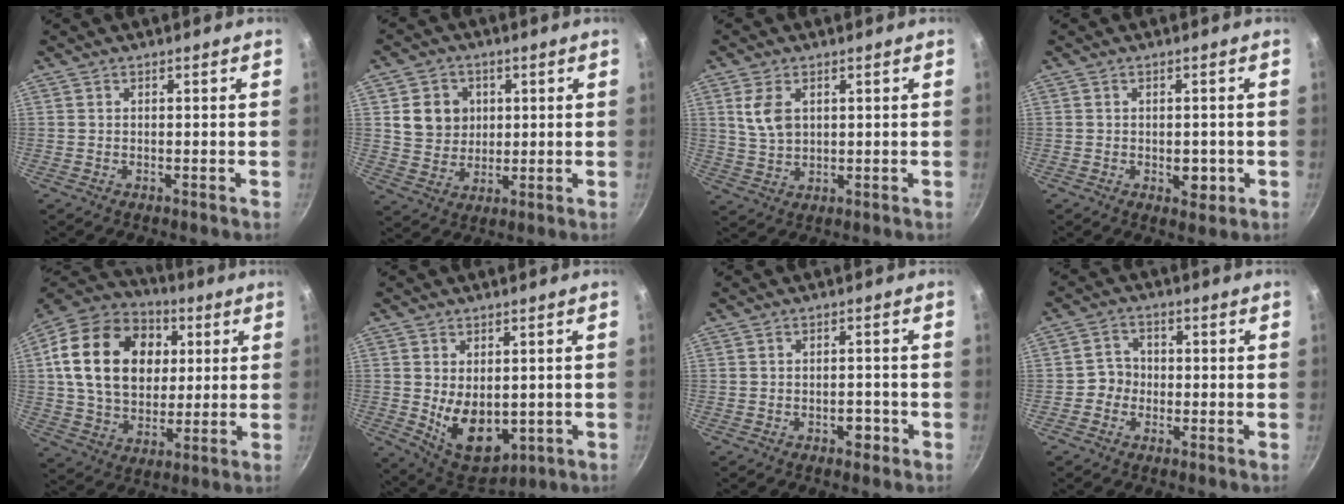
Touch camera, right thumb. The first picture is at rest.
{"total": 8.2, "force": [1.9, 7.3, 3.2], "torque": [-0.025, -0.004, 0.035]}
{"total": 6.2, "force": [2.0, 3.9, 4.3], "torque": [-0.077, -0.010, 0.043]}
{"total": 3.6, "force": [-0.8, 2.2, 2.8], "torque": [-0.019, 0.002, -0.007]}
{"total": 23.9, "force": [4.9, 17.6, 15.4], "torque": [-0.245, 0.008, 0.082]}
{"total": 11.2, "force": [-0.5, 7.2, 8.5], "torque": [-0.108, -0.024, 0.017]}
{"total": 2.6, "force": [-1.3, 1.6, 1.6], "torque": [-0.012, 0.012, -0.016]}
{"total": 3.7, "force": [-1.0, 3.4, 1.0], "torque": [0.014, 0.015, -0.026]}